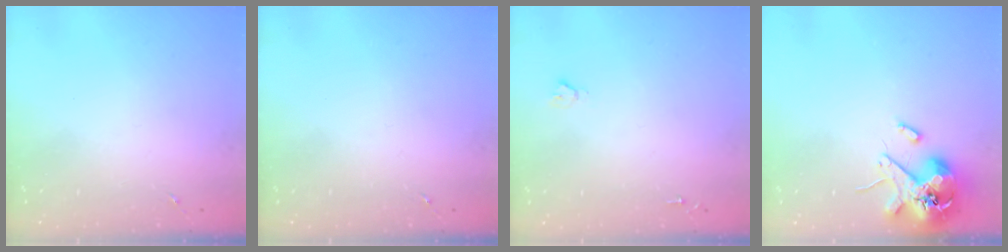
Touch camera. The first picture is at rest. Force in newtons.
{"total": 0.0}
{"total": 1.9, "press": 1.9, "slide": 0.2}
{"total": 12.7, "press": 12.6, "slide": 1.9}